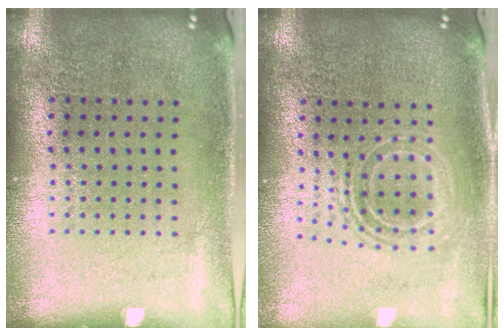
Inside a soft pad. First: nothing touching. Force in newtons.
{"total": 1.6, "press": 1.3, "slide": 1.0}